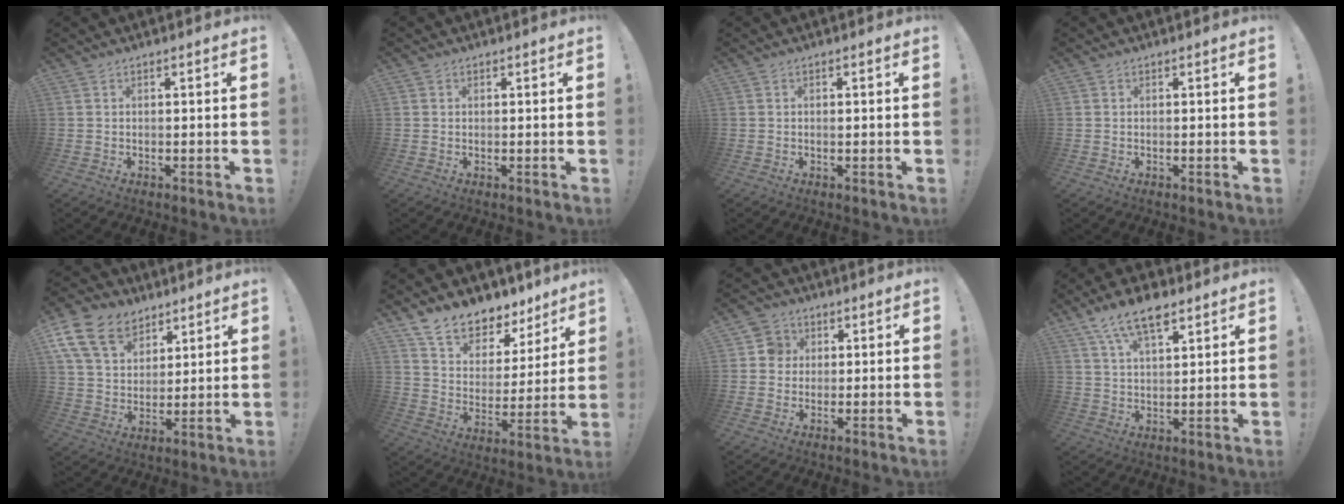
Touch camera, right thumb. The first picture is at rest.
{"total": 0.8, "force": [0.4, 0.7, 0.1], "torque": [0.000, 0.000, 0.007]}
{"total": 0.0}
{"total": 0.0}
{"total": 16.2, "force": [9.0, 11.3, 7.4], "torque": [-0.129, -0.045, 0.177]}
{"total": 11.7, "force": [10.0, 5.1, 3.3], "torque": [-0.070, -0.083, 0.184]}
{"total": 5.6, "force": [1.0, 5.4, 1.5], "torque": [-0.026, 0.011, 0.021]}
{"total": 10.9, "force": [6.8, 4.7, 7.1], "torque": [-0.120, -0.021, 0.125]}